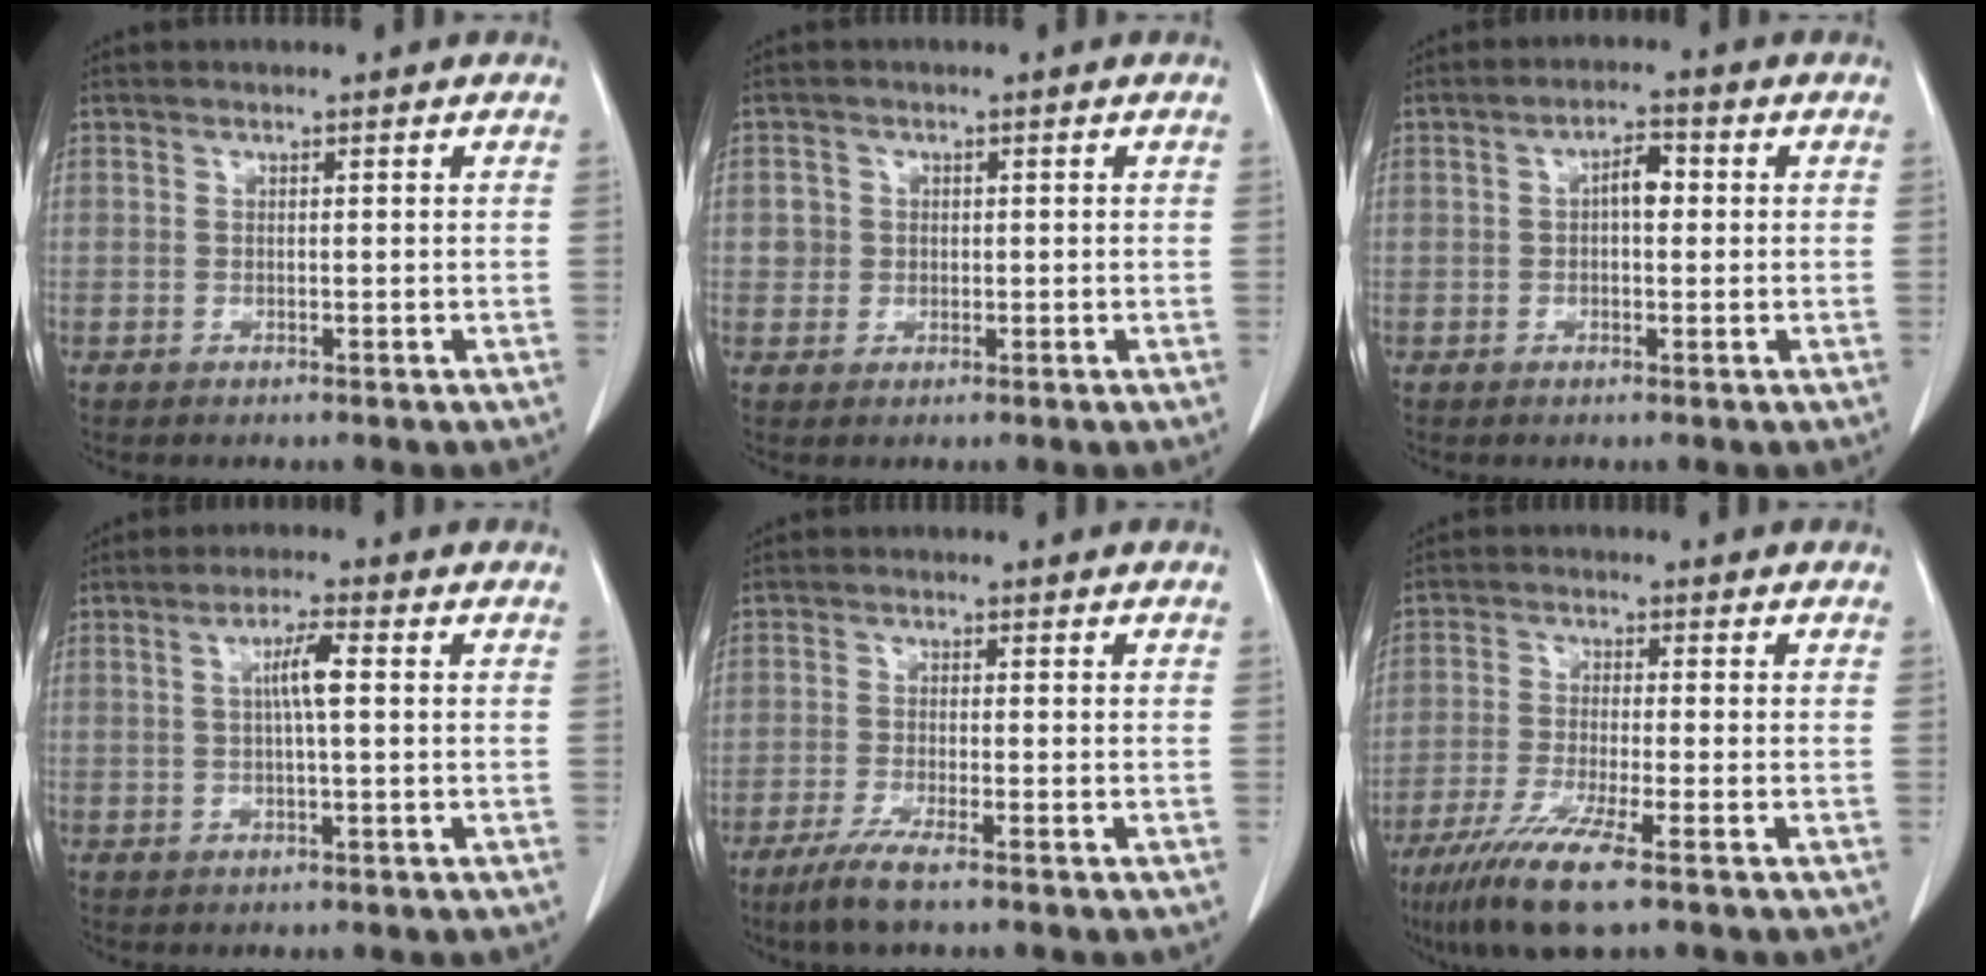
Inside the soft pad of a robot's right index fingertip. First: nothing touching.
{"total": 2.3, "force": [0.3, 2.2, 0.3], "torque": [0.007, 0.006, 0.008]}
{"total": 3.3, "force": [0.3, 1.4, 3.0], "torque": [-0.048, 0.012, 0.002]}
{"total": 4.0, "force": [0.6, 0.2, 3.9], "torque": [-0.072, 0.006, 0.009]}
{"total": 4.9, "force": [-3.5, 0.0, 3.5], "torque": [-0.070, -0.014, -0.064]}
{"total": 9.0, "force": [-5.6, 0.1, 7.1], "torque": [-0.138, -0.027, -0.100]}